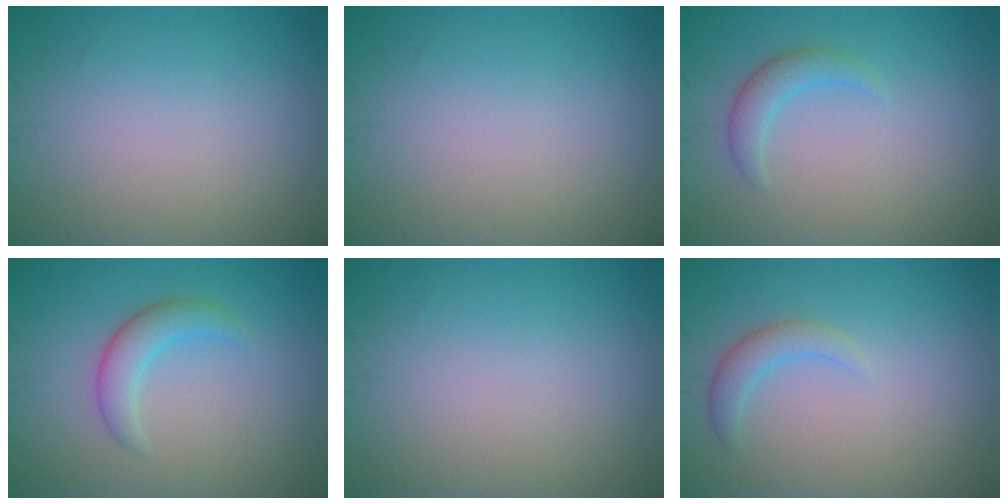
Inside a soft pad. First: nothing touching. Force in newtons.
{"total": 0.0}
{"total": 1.9, "press": 1.9, "slide": 0.1}
{"total": 2.6, "press": 2.6, "slide": 0.2}
{"total": 0.0}
{"total": 1.9, "press": 1.9, "slide": 0.1}